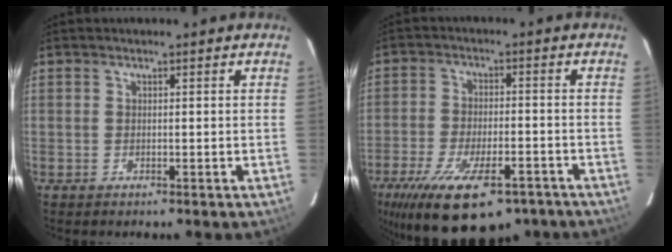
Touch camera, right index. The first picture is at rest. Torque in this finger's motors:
{"motor_torque": [1.34, -0.80, 0.91, 0.21]}